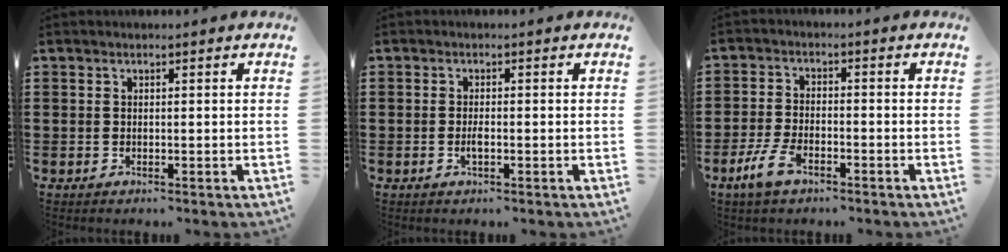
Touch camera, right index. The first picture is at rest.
{"total": 1.6, "force": [-0.5, 0.4, 1.5], "torque": [-0.028, -0.003, -0.008]}
{"total": 4.8, "force": [-2.7, 2.0, 3.4], "torque": [-0.082, -0.002, -0.057]}